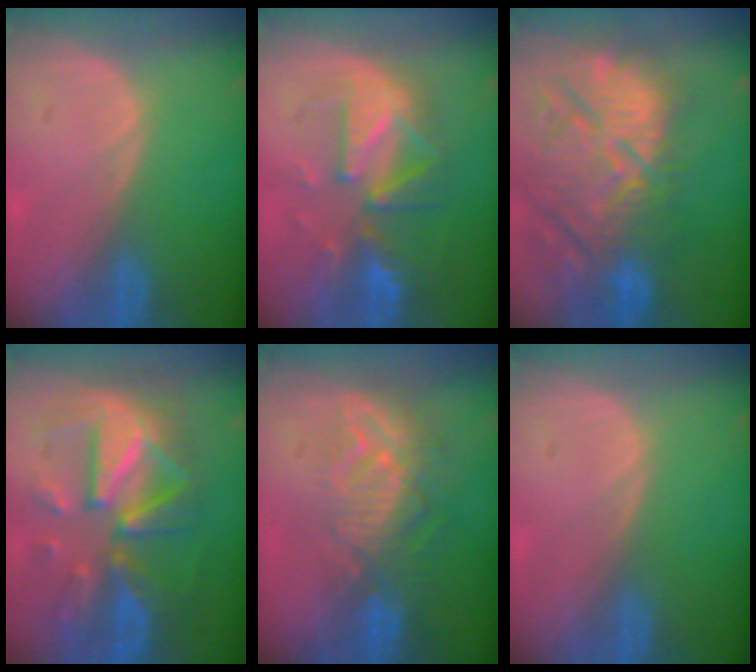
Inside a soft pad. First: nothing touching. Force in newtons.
{"total": 10.0, "press": 8.8, "slide": 4.7}
{"total": 14.5, "press": 12.7, "slide": 7.1}
{"total": 12.3, "press": 12.3, "slide": 1.1}
{"total": 9.5, "press": 8.2, "slide": 4.7}
{"total": 0.0}